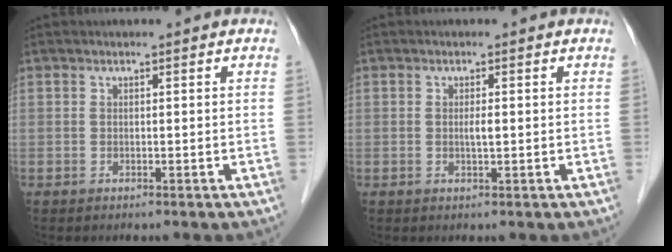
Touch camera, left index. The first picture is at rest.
{"total": 1.2, "force": [0.0, 0.1, 1.2], "torque": [-0.023, -0.001, 0.001]}